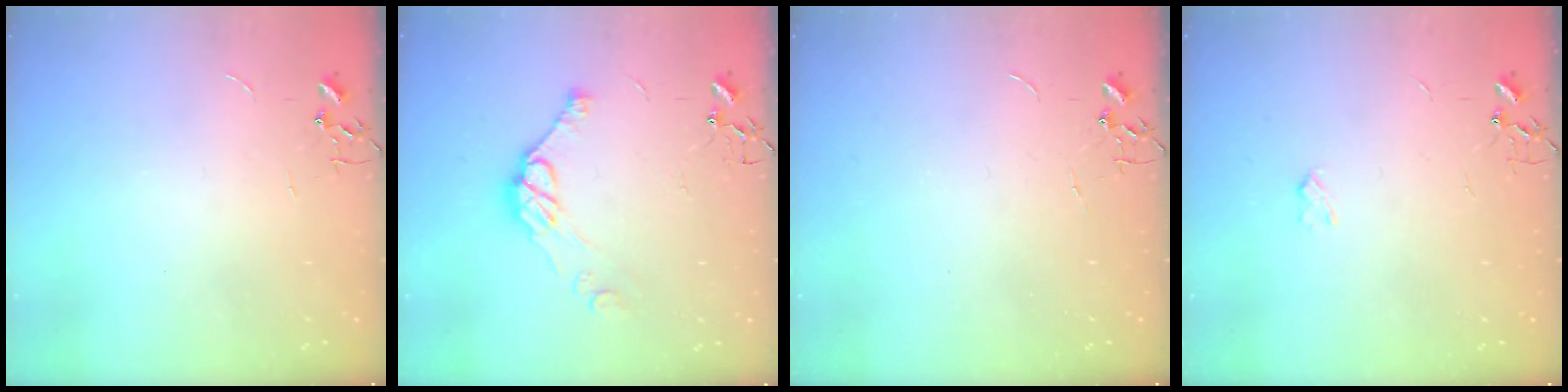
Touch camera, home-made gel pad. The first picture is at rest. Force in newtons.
{"total": 9.5, "press": 9.5, "slide": 0.4}
{"total": 0.0}
{"total": 2.4, "press": 2.4, "slide": 0.4}